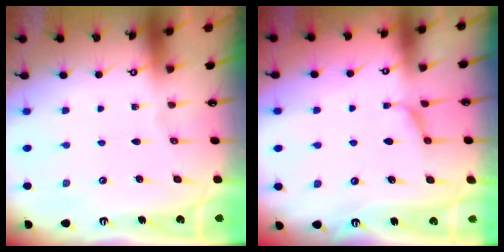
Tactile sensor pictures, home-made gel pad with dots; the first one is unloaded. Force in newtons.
{"total": 1.2, "press": 1.0, "slide": 0.6}